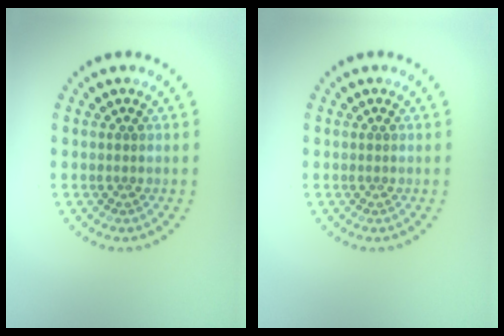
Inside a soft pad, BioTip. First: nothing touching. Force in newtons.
{"total": 0.0}